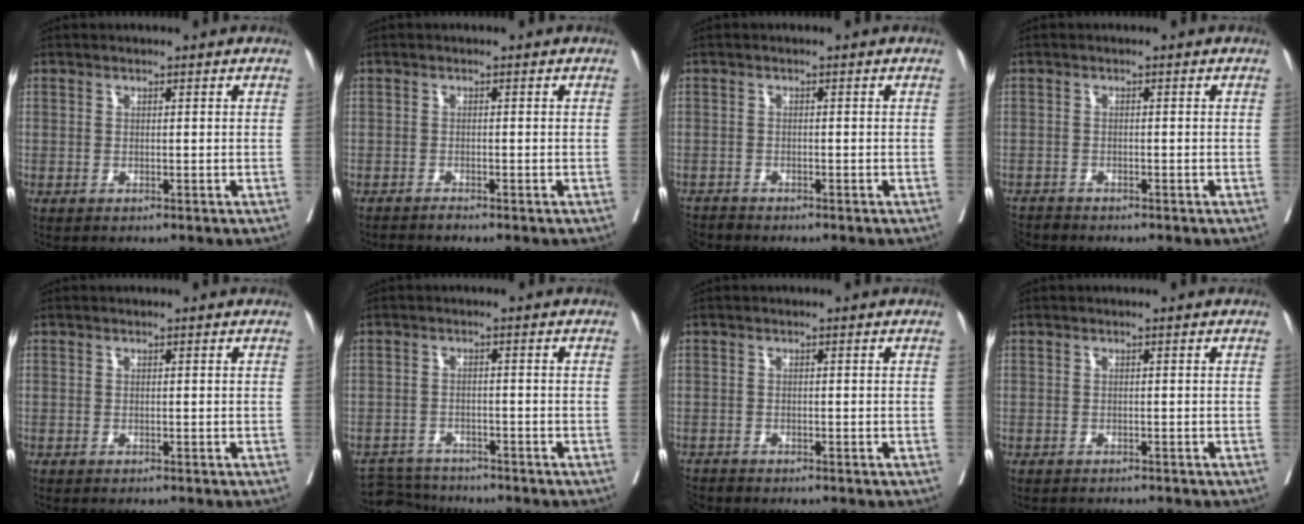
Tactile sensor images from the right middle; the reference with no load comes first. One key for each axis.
{"total": 0.8, "fx": -0.8, "fy": -0.3, "fz": 0.0, "tx": -0.002, "ty": -0.002, "tz": -0.015}
{"total": 2.9, "fx": -2.8, "fy": 0.7, "fz": -0.2, "tx": 0.004, "ty": -0.010, "tz": -0.053}
{"total": 3.0, "fx": -2.9, "fy": 0.8, "fz": -0.1, "tx": 0.003, "ty": -0.009, "tz": -0.055}
{"total": 1.3, "fx": -1.2, "fy": 0.1, "fz": 0.5, "tx": -0.006, "ty": -0.001, "tz": -0.016}
{"total": 5.1, "fx": -5.0, "fy": 0.9, "fz": -0.4, "tx": 0.007, "ty": -0.006, "tz": -0.088}
{"total": 2.5, "fx": -2.3, "fy": 0.8, "fz": -0.1, "tx": 0.001, "ty": -0.008, "tz": -0.045}
{"total": 2.8, "fx": -2.7, "fy": 0.6, "fz": 0.6, "tx": -0.007, "ty": -0.005, "tz": -0.036}